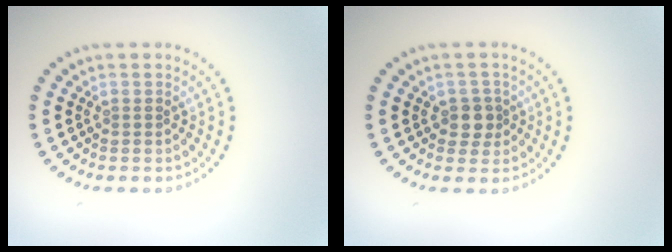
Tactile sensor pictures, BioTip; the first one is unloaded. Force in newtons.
{"total": 1.9, "press": 1.7, "slide": 0.8}